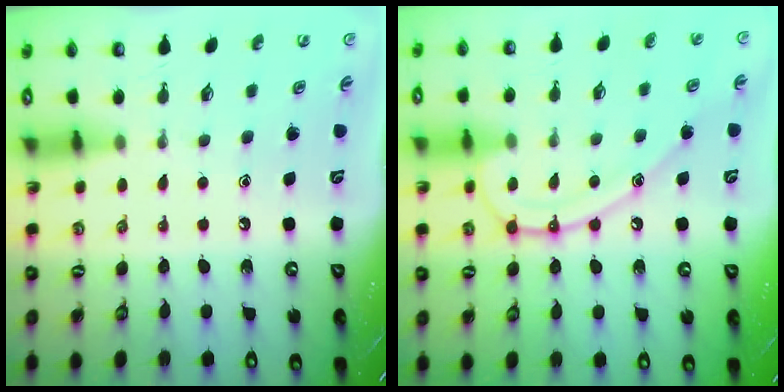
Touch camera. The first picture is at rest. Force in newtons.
{"total": 13.3, "press": 13.2, "slide": 1.3}